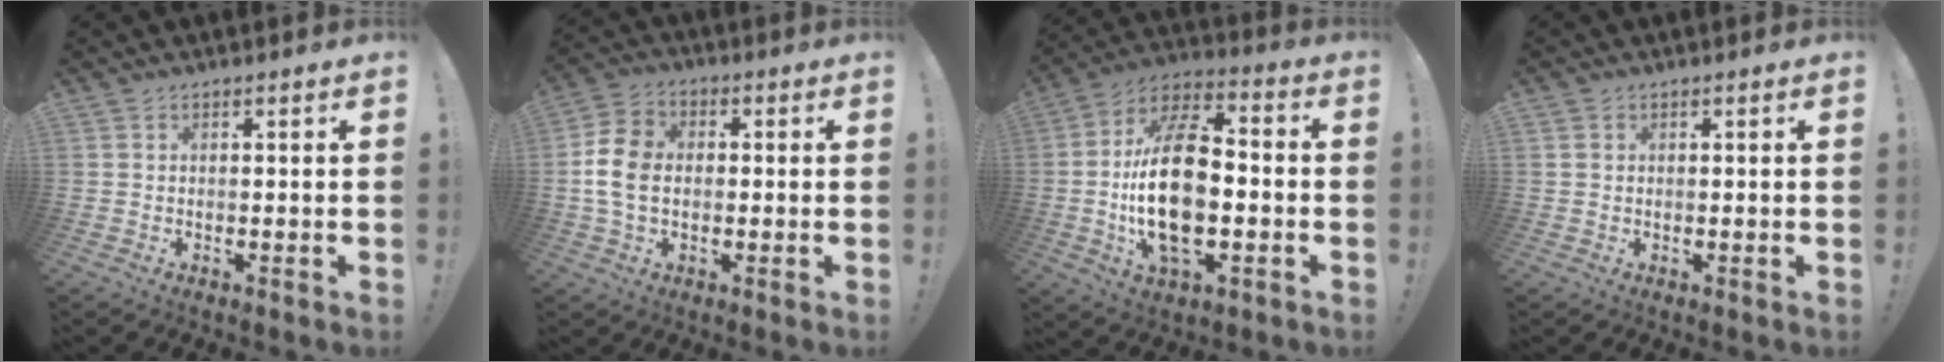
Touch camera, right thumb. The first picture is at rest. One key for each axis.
{"total": 11.1, "fx": -0.6, "fy": 8.1, "fz": 7.6, "tx": -0.141, "ty": 0.007, "tz": -0.011}
{"total": 22.6, "fx": -2.4, "fy": 12.1, "fz": 18.9, "tx": -0.346, "ty": 0.006, "tz": -0.040}
{"total": 0.9, "fx": 0.4, "fy": 0.8, "fz": 0.1, "tx": 0.000, "ty": 0.003, "tz": 0.007}